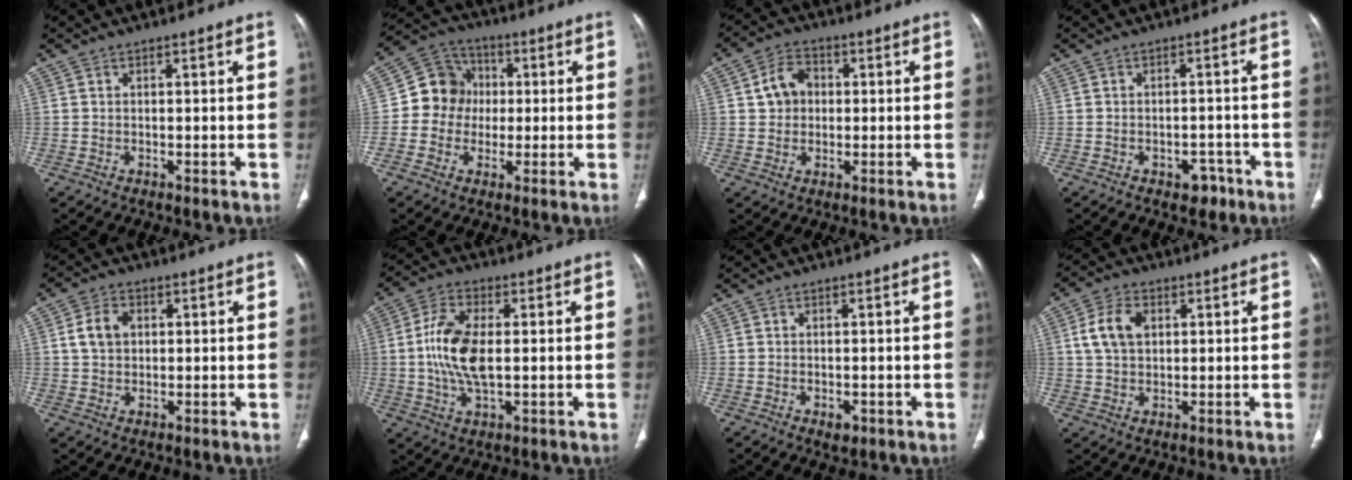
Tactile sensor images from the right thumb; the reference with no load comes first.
{"total": 9.7, "force": [0.1, 8.9, 4.0], "torque": [-0.032, 0.022, -0.012]}
{"total": 6.2, "force": [0.8, 5.2, 3.3], "torque": [-0.040, 0.010, 0.008]}
{"total": 3.6, "force": [-2.2, 2.5, 1.5], "torque": [-0.002, 0.019, -0.023]}
{"total": 5.3, "force": [1.1, 4.0, 3.3], "torque": [-0.051, 0.005, 0.018]}
{"total": 11.0, "force": [0.3, 5.3, 9.6], "torque": [-0.202, 0.001, 0.006]}
{"total": 1.8, "force": [-0.7, 1.2, 1.2], "torque": [-0.012, -0.001, -0.005]}
{"total": 7.3, "force": [1.9, 4.9, 5.0], "torque": [-0.090, 0.004, 0.035]}